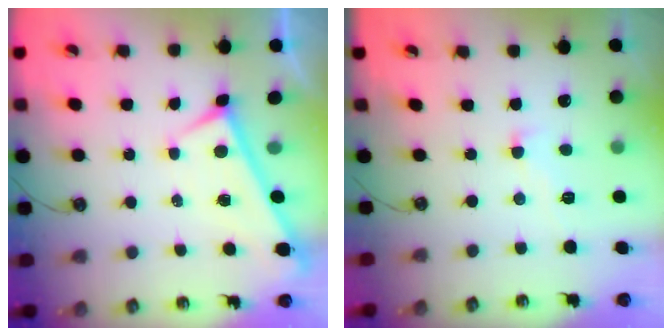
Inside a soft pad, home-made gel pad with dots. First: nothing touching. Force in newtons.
{"total": 0.7, "press": 0.0, "slide": 0.7}